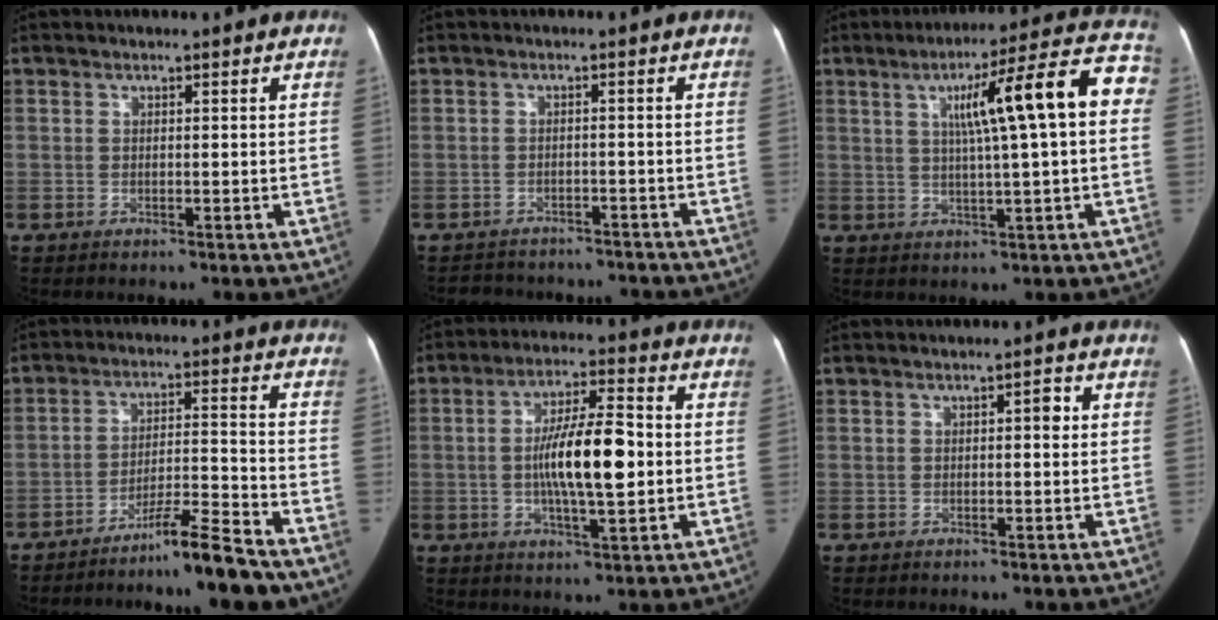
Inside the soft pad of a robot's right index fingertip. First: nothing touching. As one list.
[{"total": 9.1, "force": [-8.1, 4.0, 1.0], "torque": [-0.012, 0.017, -0.099]}, {"total": 14.7, "force": [2.7, 1.1, 14.4], "torque": [-0.201, 0.036, 0.035]}, {"total": 9.2, "force": [-7.5, -0.7, 5.3], "torque": [-0.076, -0.003, -0.129]}, {"total": 11.8, "force": [-0.5, 2.2, 11.6], "torque": [-0.211, 0.011, -0.009]}, {"total": 1.8, "force": [0.3, 0.8, 1.6], "torque": [-0.020, 0.016, 0.004]}]